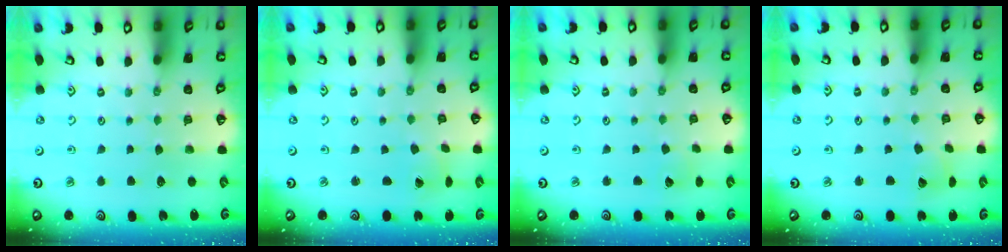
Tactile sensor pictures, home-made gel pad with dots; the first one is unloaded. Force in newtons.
{"total": 1.6, "press": 1.5, "slide": 0.1}
{"total": 2.8, "press": 2.8, "slide": 0.2}
{"total": 4.0, "press": 3.9, "slide": 0.5}